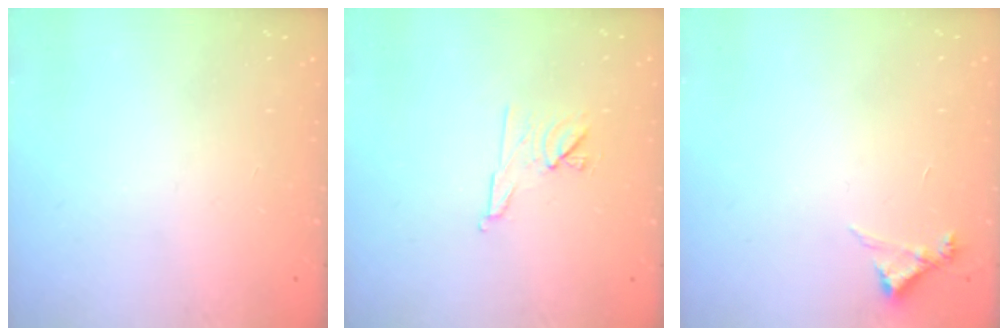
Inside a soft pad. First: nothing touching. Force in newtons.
{"total": 7.5, "press": 7.4, "slide": 1.3}
{"total": 5.0, "press": 5.0, "slide": 0.5}